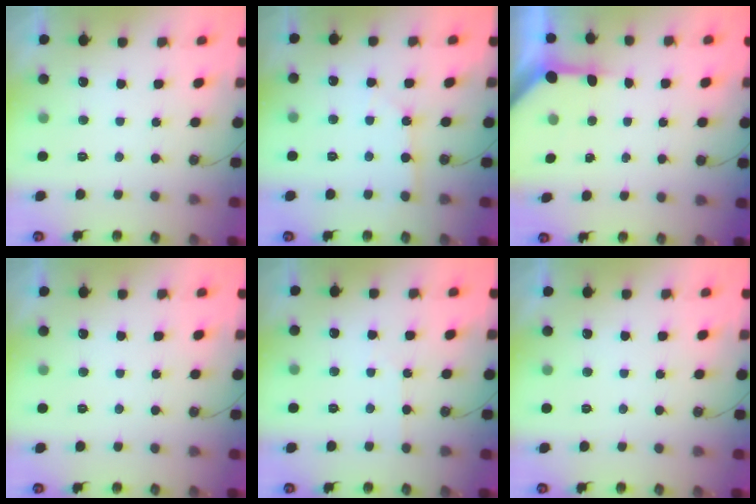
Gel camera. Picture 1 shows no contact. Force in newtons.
{"total": 2.2, "press": 2.2, "slide": 0.3}
{"total": 4.3, "press": 4.3, "slide": 0.2}
{"total": 0.0}
{"total": 2.2, "press": 2.1, "slide": 0.4}
{"total": 0.0}